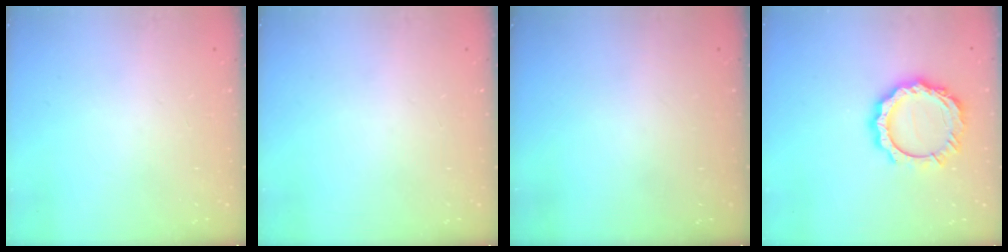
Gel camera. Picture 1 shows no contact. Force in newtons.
{"total": 0.0}
{"total": 0.0}
{"total": 13.9, "press": 13.9, "slide": 1.1}